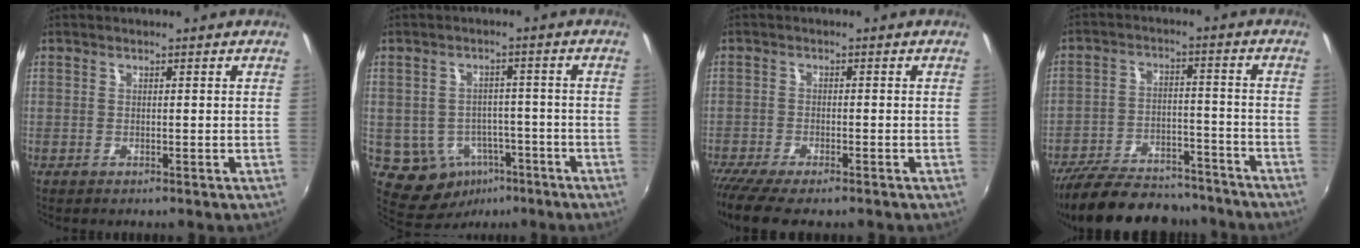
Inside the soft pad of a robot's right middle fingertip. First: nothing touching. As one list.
[{"total": 8.5, "force": [-3.9, 6.9, 3.2], "torque": [-0.072, 0.013, -0.033]}, {"total": 7.5, "force": [-6.1, 1.2, 4.2], "torque": [-0.103, -0.038, -0.109]}, {"total": 22.0, "force": [-18.5, 7.5, 9.3], "torque": [-0.195, -0.003, -0.264]}]